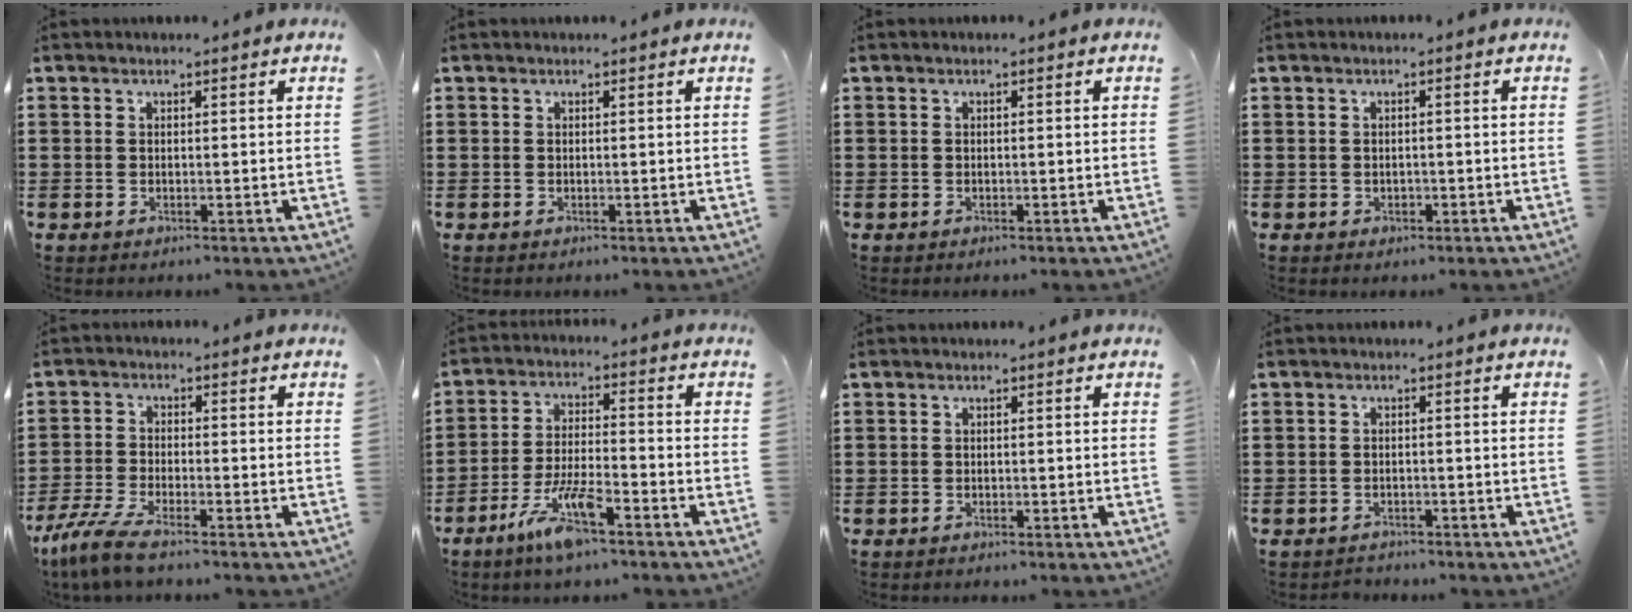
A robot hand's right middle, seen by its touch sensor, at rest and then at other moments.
{"total": 0.0}
{"total": 0.0}
{"total": 0.6, "force": [-0.1, 0.6, 0.2], "torque": [-0.006, 0.003, -0.002]}
{"total": 5.4, "force": [-4.6, 0.5, 2.8], "torque": [-0.081, -0.016, -0.095]}
{"total": 8.4, "force": [-5.5, 1.7, 6.1], "torque": [-0.128, -0.005, -0.102]}
{"total": 0.6, "force": [-0.6, 0.2, 0.1], "torque": [-0.002, 0.001, -0.013]}
{"total": 1.8, "force": [-1.7, 0.5, -0.2], "torque": [-0.001, 0.002, -0.040]}